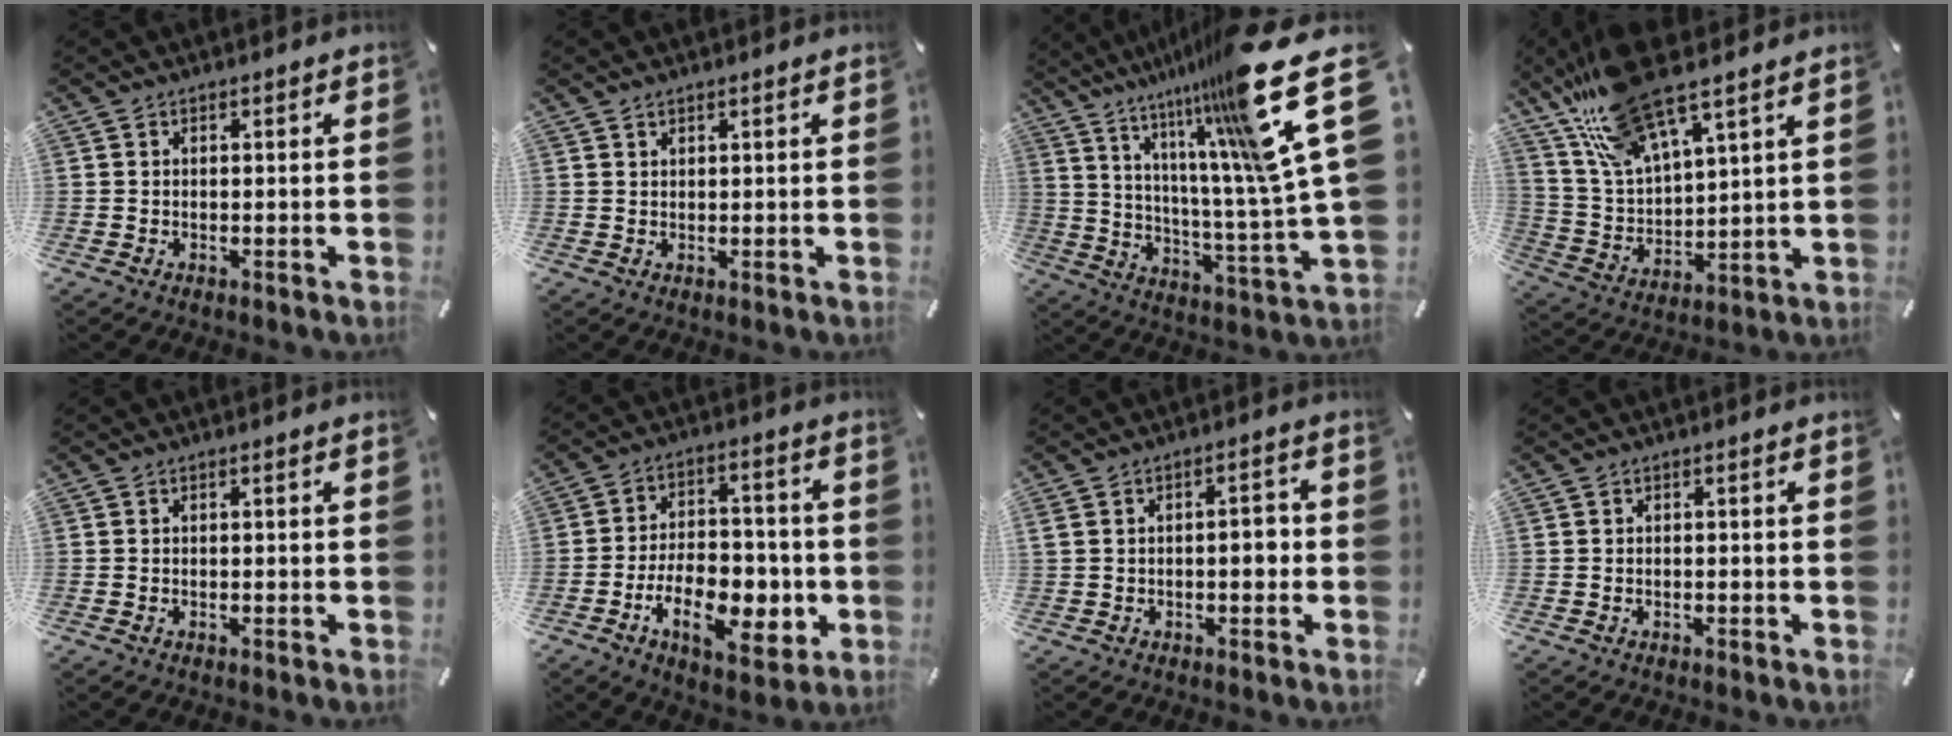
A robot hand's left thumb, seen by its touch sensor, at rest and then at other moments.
{"total": 0.8, "force": [0.7, 0.1, 0.2], "torque": [-0.004, -0.002, 0.014]}
{"total": 28.3, "force": [16.1, 4.4, 22.8], "torque": [-0.295, -0.132, 0.253]}
{"total": 16.5, "force": [12.3, 4.9, 9.8], "torque": [-0.235, -0.063, 0.214]}
{"total": 0.6, "force": [-0.2, 0.1, 0.5], "torque": [-0.008, -0.003, -0.003]}
{"total": 16.0, "force": [-5.8, 9.0, 11.9], "torque": [-0.201, 0.015, -0.095]}
{"total": 4.3, "force": [-0.5, 2.0, 3.8], "torque": [-0.060, 0.010, -0.014]}
{"total": 0.7, "force": [-0.3, 0.1, 0.6], "torque": [-0.011, -0.003, -0.004]}